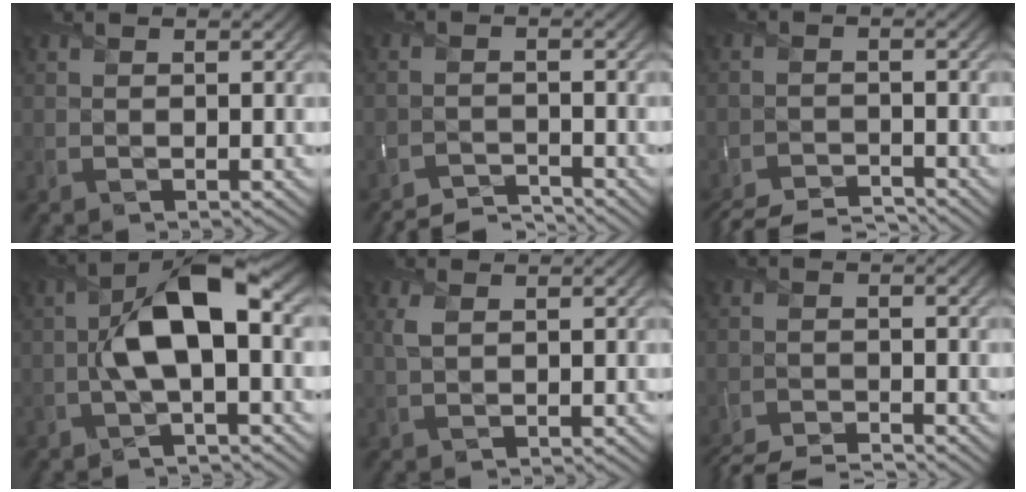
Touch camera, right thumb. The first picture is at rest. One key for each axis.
{"total": 4.0, "fx": -4.0, "fy": 0.4, "fz": 0.7, "tx": -0.007, "ty": -0.002, "tz": -0.077}
{"total": 7.1, "fx": -6.8, "fy": 1.0, "fz": 1.9, "tx": -0.036, "ty": -0.009, "tz": -0.115}
{"total": 9.6, "fx": 0.1, "fy": 4.0, "fz": 8.7, "tx": -0.167, "ty": 0.012, "tz": -0.001}
{"total": 1.6, "fx": 0.7, "fy": 0.7, "fz": 1.2, "tx": -0.034, "ty": 0.001, "tz": 0.016}
{"total": 5.7, "fx": -5.4, "fy": 0.6, "fz": 1.8, "tx": -0.037, "ty": -0.010, "tz": -0.097}